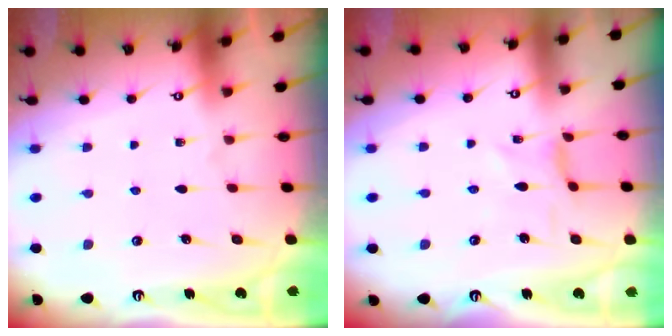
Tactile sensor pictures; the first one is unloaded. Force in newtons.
{"total": 0.0}